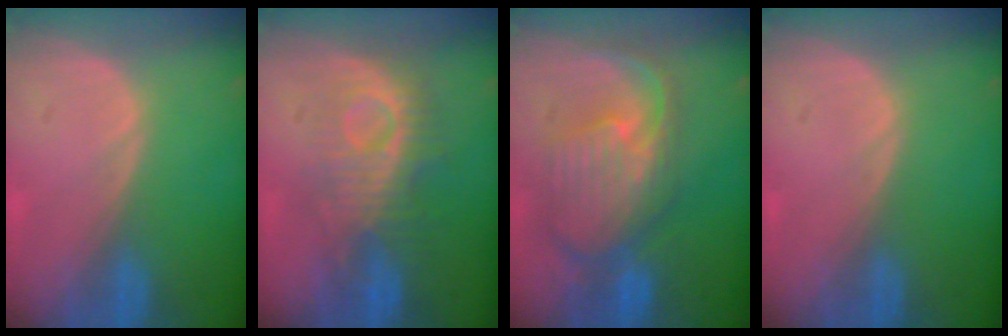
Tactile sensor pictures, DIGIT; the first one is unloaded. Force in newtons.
{"total": 8.7, "press": 8.5, "slide": 2.0}
{"total": 10.8, "press": 9.6, "slide": 5.0}
{"total": 0.0}